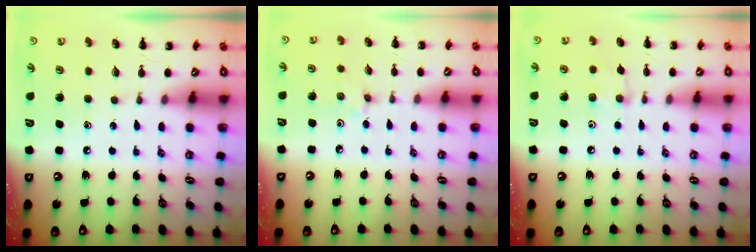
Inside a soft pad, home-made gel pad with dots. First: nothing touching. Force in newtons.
{"total": 1.9, "press": 1.8, "slide": 0.7}
{"total": 3.5, "press": 3.3, "slide": 1.2}